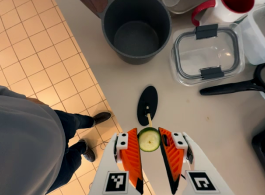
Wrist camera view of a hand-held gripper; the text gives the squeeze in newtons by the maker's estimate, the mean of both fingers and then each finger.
{"total": 9.2, "left": 9.0, "right": 9.4}